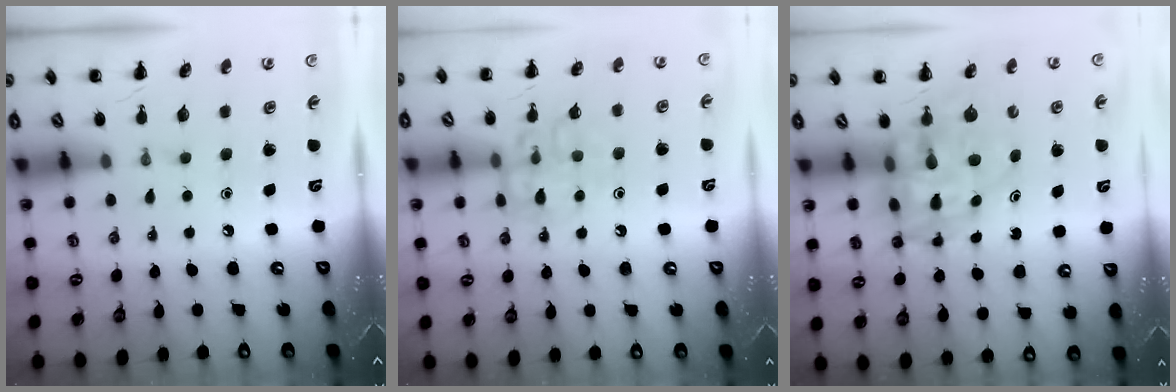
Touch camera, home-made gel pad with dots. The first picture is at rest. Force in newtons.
{"total": 10.9, "press": 10.9, "slide": 0.8}
{"total": 9.4, "press": 9.0, "slide": 2.8}